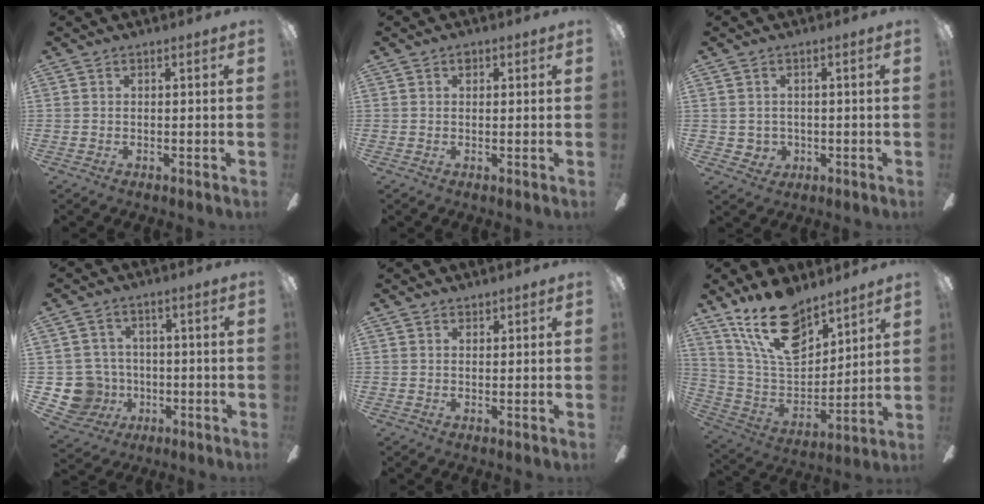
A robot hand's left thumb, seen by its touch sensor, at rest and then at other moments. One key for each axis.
{"total": 1.4, "fx": 0.7, "fy": 1.0, "fz": 0.7, "tx": 0.002, "ty": -0.002, "tz": 0.008}
{"total": 2.8, "fx": 0.8, "fy": 2.7, "fz": 0.4, "tx": -0.017, "ty": 0.002, "tz": 0.016}
{"total": 9.1, "fx": -1.6, "fy": 8.8, "fz": 1.8, "tx": -0.073, "ty": 0.014, "tz": -0.020}
{"total": 1.5, "fx": 1.3, "fy": 0.7, "fz": 0.0, "tx": -0.001, "ty": 0.000, "tz": 0.026}
{"total": 18.7, "fx": 13.2, "fy": 8.9, "fz": 9.8, "tx": -0.181, "ty": -0.072, "tz": 0.240}